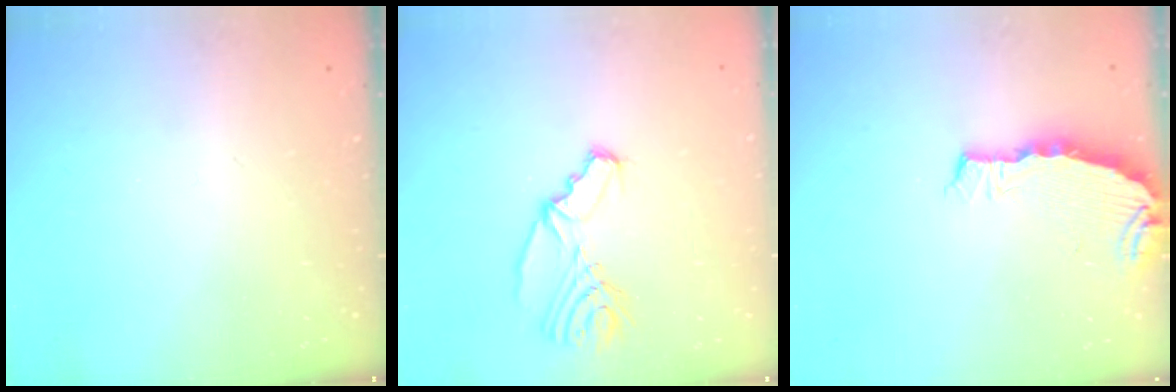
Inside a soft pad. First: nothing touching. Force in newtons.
{"total": 10.3, "press": 9.6, "slide": 3.6}
{"total": 4.7, "press": 4.6, "slide": 0.2}